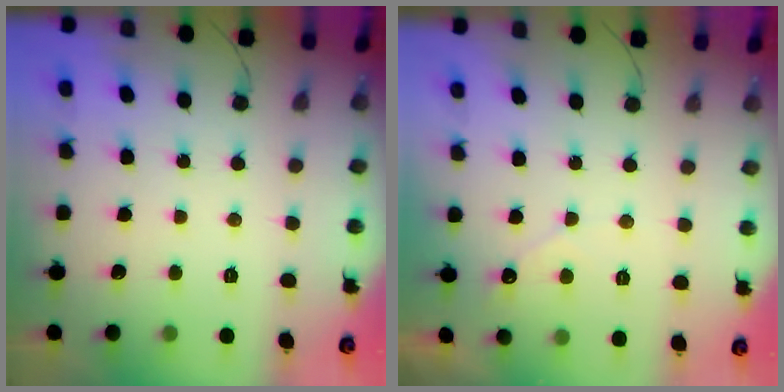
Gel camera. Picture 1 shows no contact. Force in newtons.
{"total": 2.5, "press": 2.5, "slide": 0.1}